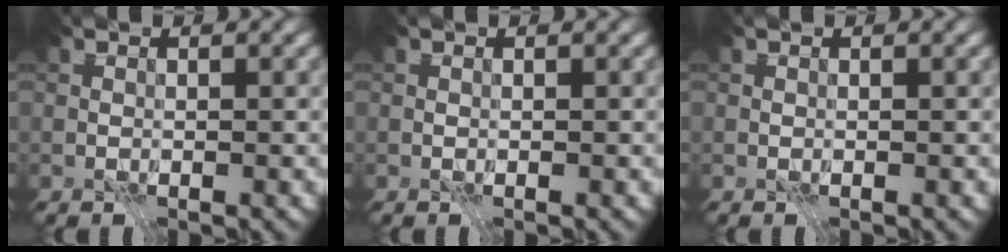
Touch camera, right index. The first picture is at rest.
{"total": 0.0}
{"total": 0.0}